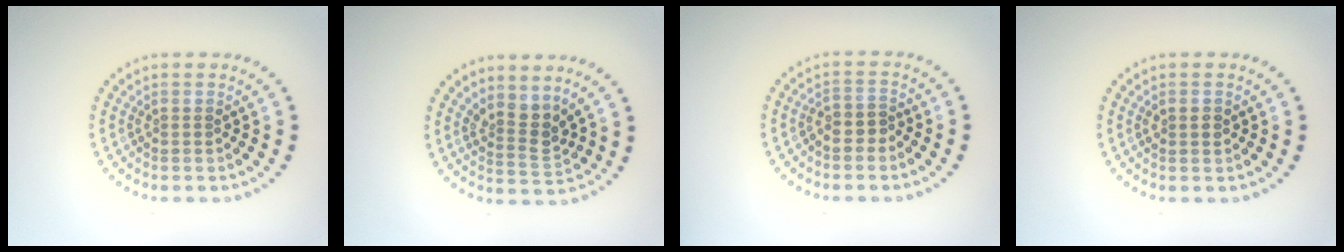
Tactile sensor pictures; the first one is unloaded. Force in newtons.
{"total": 2.6, "press": 2.0, "slide": 1.7}
{"total": 1.4, "press": 1.2, "slide": 0.7}
{"total": 1.5, "press": 1.5, "slide": 0.1}